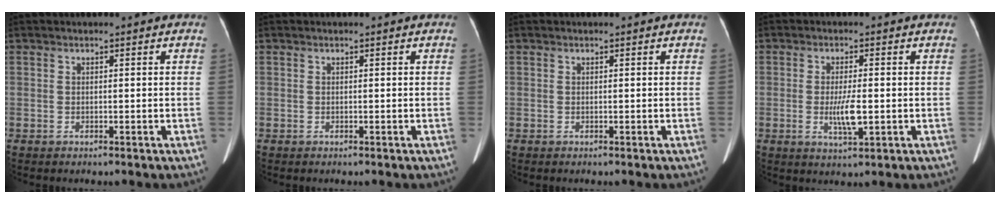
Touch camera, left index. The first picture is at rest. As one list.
[{"total": 0.0}, {"total": 0.0}, {"total": 4.3, "force": [-0.8, 0.8, 4.2], "torque": [-0.083, -0.008, -0.008]}]